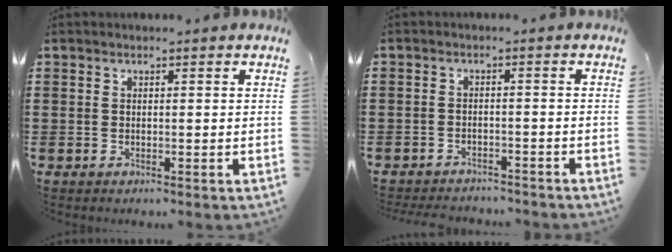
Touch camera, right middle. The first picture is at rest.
{"total": 2.6, "force": [-2.6, 0.5, -0.3], "torque": [-0.001, 0.001, -0.059]}